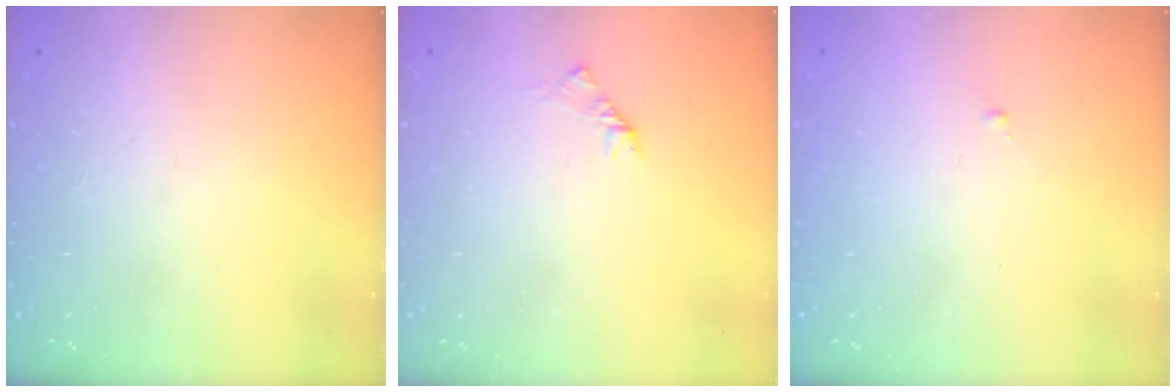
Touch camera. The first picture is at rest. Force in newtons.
{"total": 1.6, "press": 1.4, "slide": 0.6}
{"total": 0.6, "press": 0.6, "slide": 0.2}